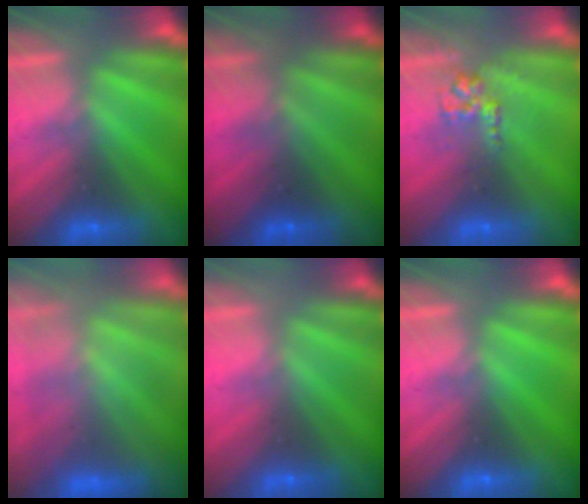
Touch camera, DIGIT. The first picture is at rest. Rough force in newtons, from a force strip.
{"total": 1.9}
{"total": 2.9}
{"total": 10.8}
{"total": 2.9}
{"total": 0.0}